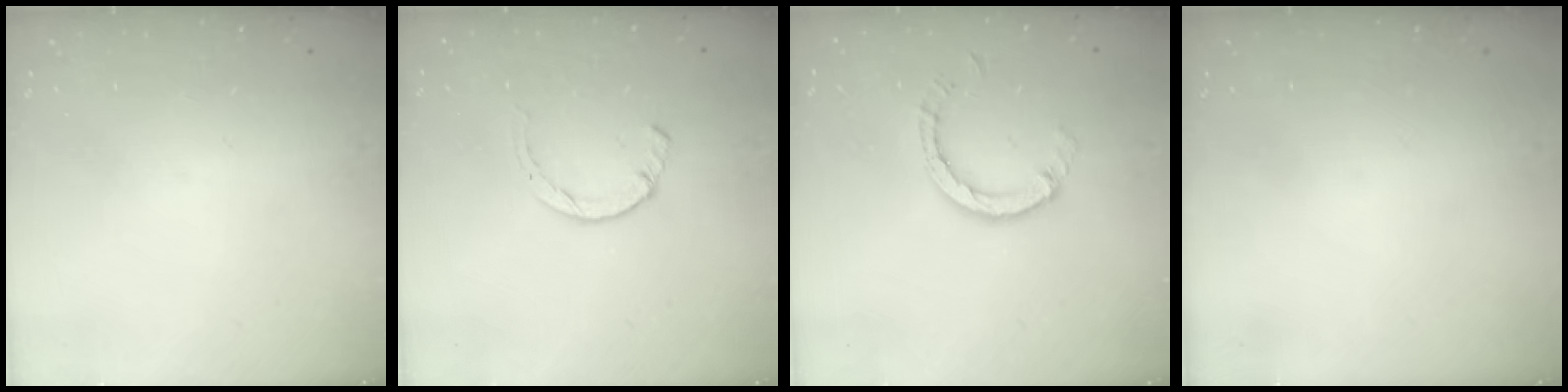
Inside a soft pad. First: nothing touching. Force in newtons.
{"total": 2.3, "press": 2.3, "slide": 0.5}
{"total": 3.9, "press": 3.9, "slide": 0.2}
{"total": 0.0}